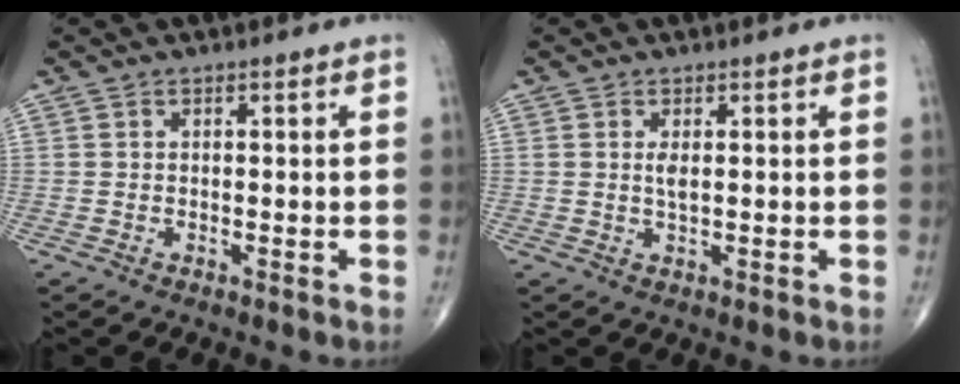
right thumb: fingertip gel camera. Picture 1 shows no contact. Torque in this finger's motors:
{"motor_torque": [0.52, 0.60, 0.44, -0.12, 0.16]}